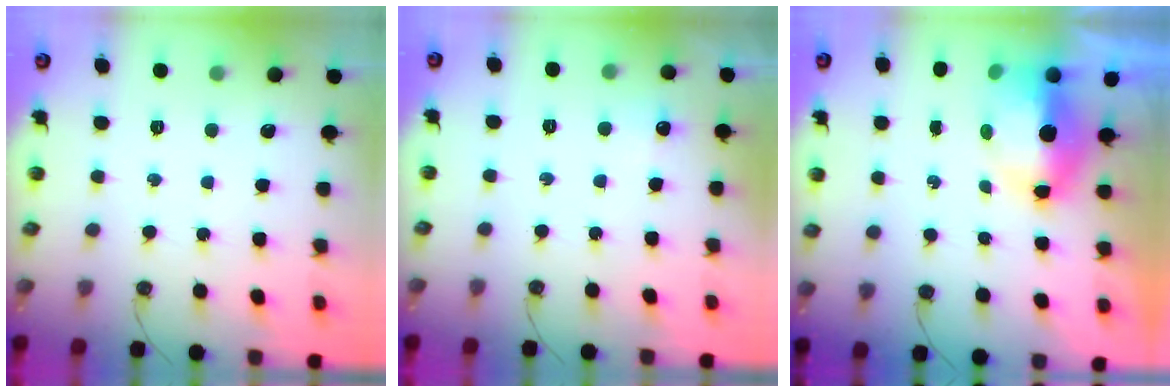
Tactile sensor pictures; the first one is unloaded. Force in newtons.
{"total": 4.6, "press": 4.6, "slide": 0.6}
{"total": 7.7, "press": 7.6, "slide": 1.4}